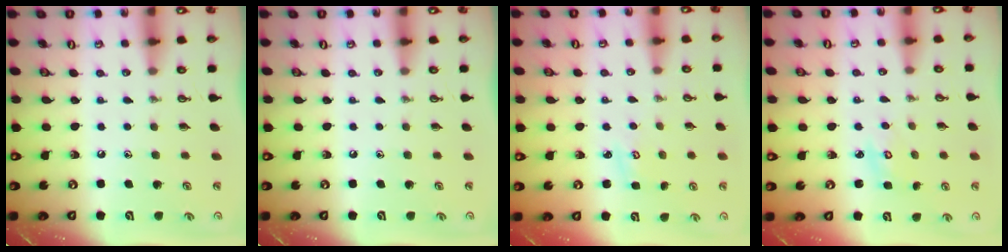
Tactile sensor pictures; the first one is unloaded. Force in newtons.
{"total": 0.0}
{"total": 3.0, "press": 3.0, "slide": 0.3}
{"total": 2.6, "press": 2.6, "slide": 0.2}